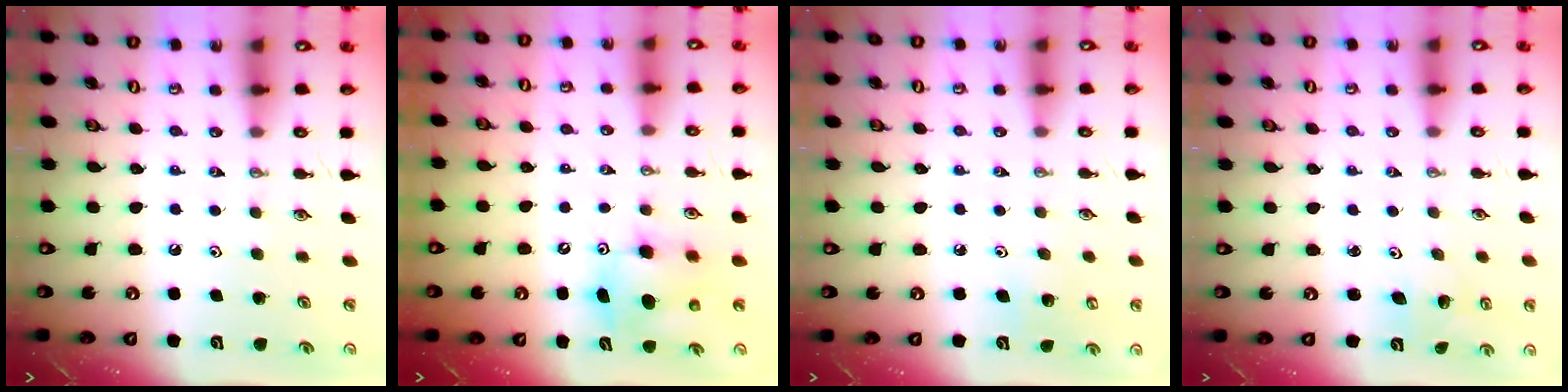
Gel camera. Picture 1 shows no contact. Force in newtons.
{"total": 8.8, "press": 8.5, "slide": 2.3}
{"total": 4.7, "press": 4.6, "slide": 1.3}
{"total": 1.9, "press": 1.9, "slide": 0.1}